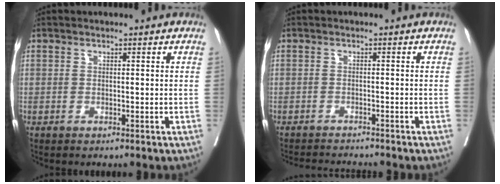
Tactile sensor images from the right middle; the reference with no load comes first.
{"total": 5.4, "force": [-5.2, -0.2, 1.2], "torque": [-0.009, -0.012, -0.080]}